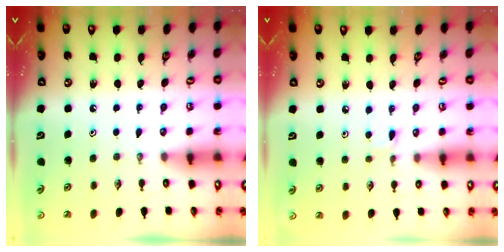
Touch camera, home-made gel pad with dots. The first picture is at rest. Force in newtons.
{"total": 1.6, "press": 1.5, "slide": 0.2}